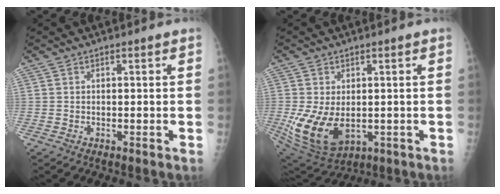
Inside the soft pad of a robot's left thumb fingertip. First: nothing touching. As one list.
[{"total": 12.3, "force": [-1.8, 7.9, 9.2], "torque": [-0.169, -0.014, -0.007]}]